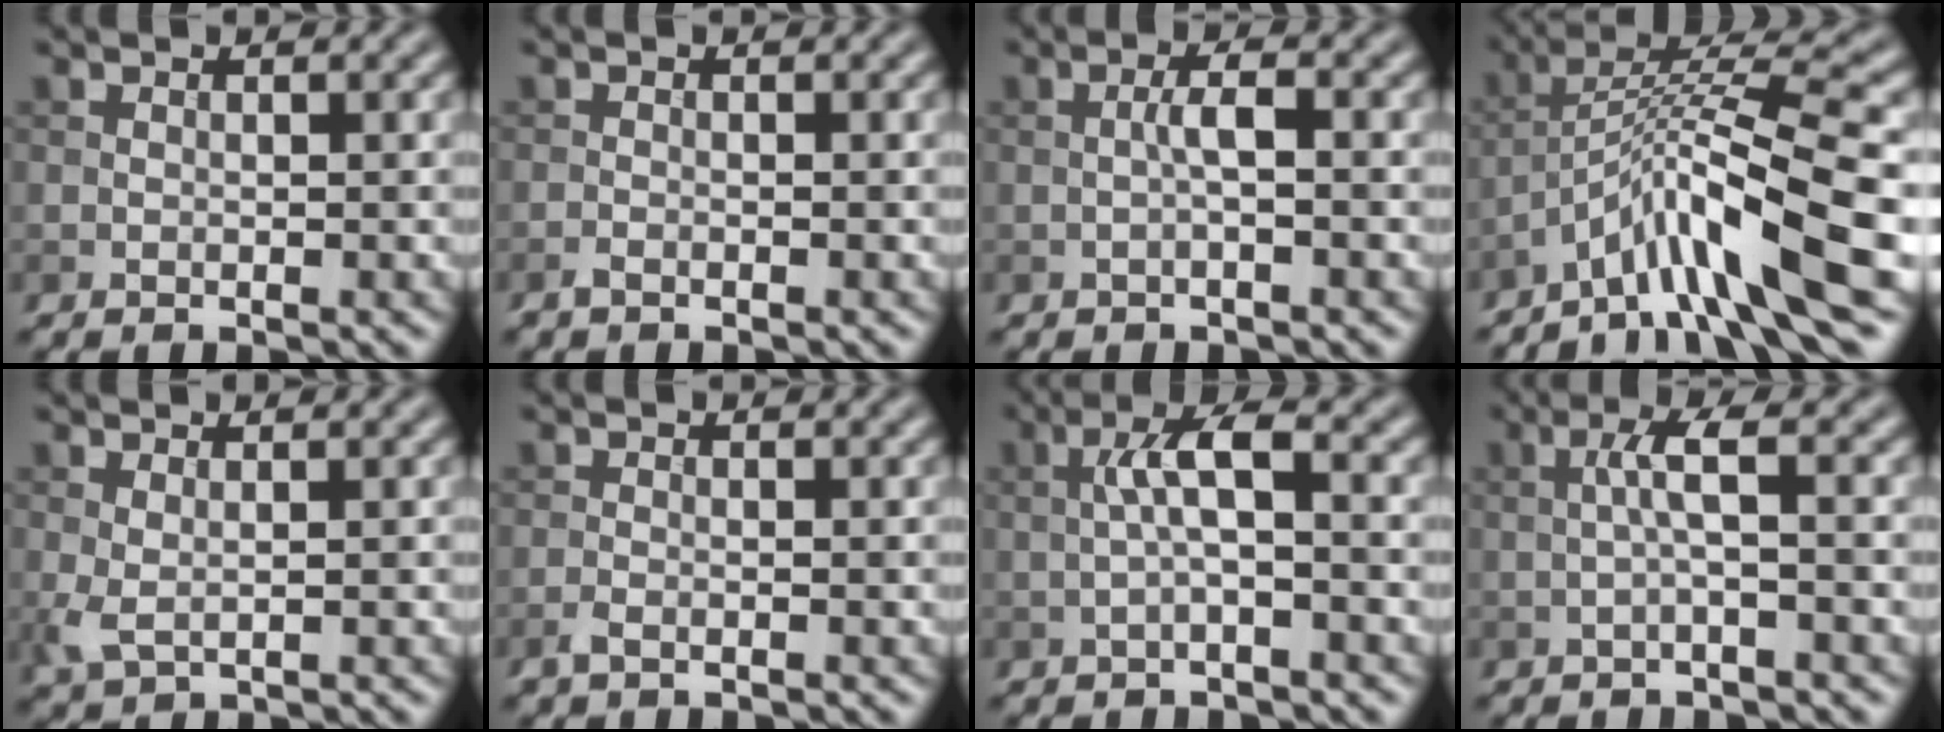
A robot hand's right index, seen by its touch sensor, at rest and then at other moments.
{"total": 0.7, "force": [-0.6, 0.2, 0.3], "torque": [-0.008, -0.001, -0.013]}
{"total": 1.8, "force": [-0.3, 0.2, 1.7], "torque": [-0.034, 0.006, -0.008]}
{"total": 10.0, "force": [-5.3, 1.3, 8.4], "torque": [-0.131, 0.018, -0.093]}
{"total": 1.9, "force": [0.4, 1.0, 1.5], "torque": [-0.040, -0.003, 0.008]}
{"total": 1.0, "force": [-0.7, 0.3, 0.6], "torque": [-0.018, -0.001, -0.015]}
{"total": 3.4, "force": [-0.2, 0.7, 3.4], "torque": [-0.064, 0.016, -0.010]}
{"total": 2.6, "force": [-0.1, 0.2, 2.6], "torque": [-0.050, 0.009, -0.007]}